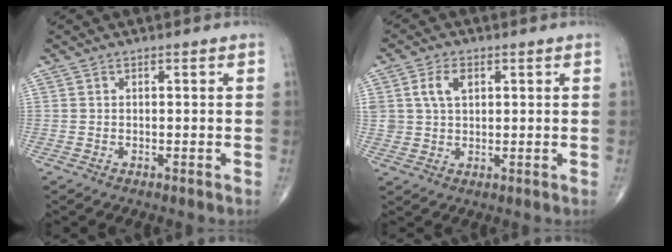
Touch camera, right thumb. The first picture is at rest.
{"total": 5.1, "force": [1.8, 3.4, 3.4], "torque": [-0.058, -0.002, 0.035]}